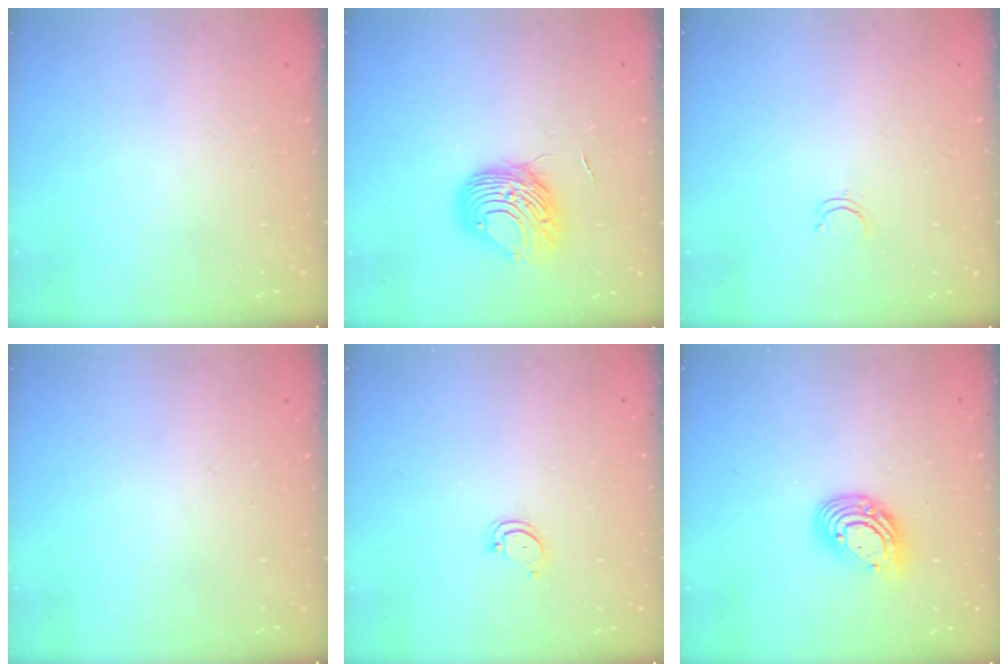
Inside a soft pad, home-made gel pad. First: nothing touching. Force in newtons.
{"total": 9.2, "press": 9.2, "slide": 1.1}
{"total": 2.4, "press": 2.4, "slide": 0.2}
{"total": 0.0}
{"total": 2.8, "press": 2.8, "slide": 0.2}
{"total": 10.7, "press": 10.7, "slide": 0.8}